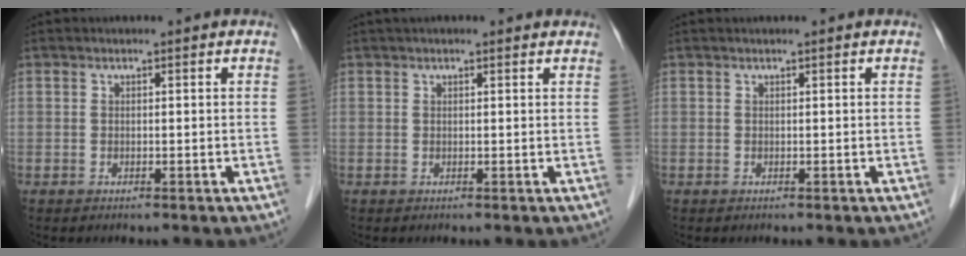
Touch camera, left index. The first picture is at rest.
{"total": 4.4, "force": [3.9, 0.7, 1.9], "torque": [-0.025, 0.033, 0.043]}
{"total": 0.0}